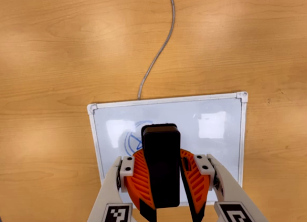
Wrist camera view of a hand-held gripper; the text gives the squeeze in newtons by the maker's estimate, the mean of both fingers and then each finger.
{"total": 14.3, "left": 12.4, "right": 16.1}